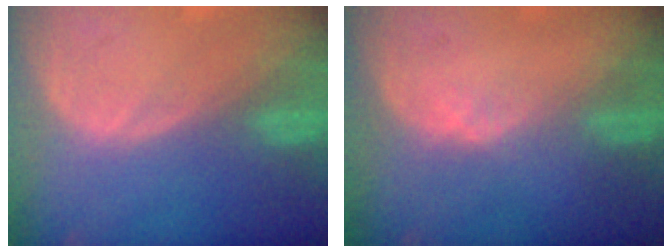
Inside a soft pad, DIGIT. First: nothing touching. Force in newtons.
{"total": 1.4, "press": 1.2, "slide": 0.7}